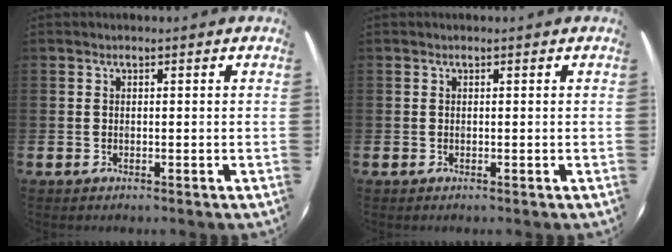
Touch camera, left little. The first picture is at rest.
{"total": 0.0}